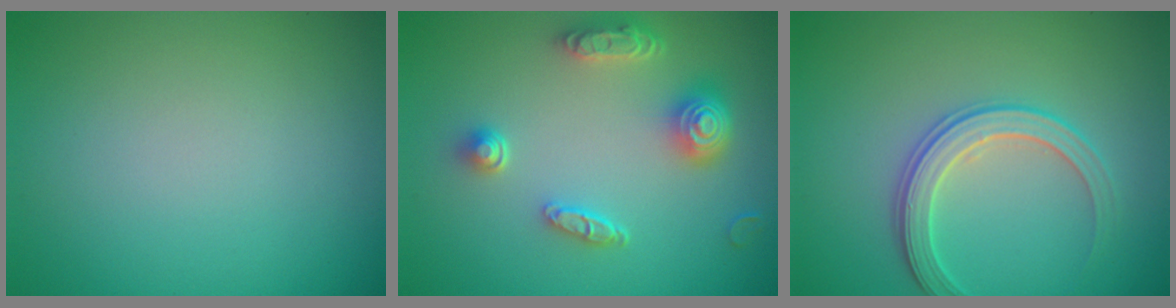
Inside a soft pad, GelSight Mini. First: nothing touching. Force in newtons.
{"total": 4.7, "press": 3.9, "slide": 2.8}
{"total": 2.8, "press": 2.8, "slide": 0.3}